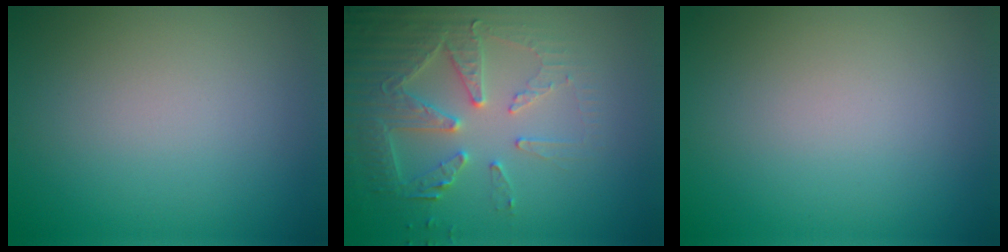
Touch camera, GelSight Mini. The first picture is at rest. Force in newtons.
{"total": 4.5, "press": 4.4, "slide": 0.7}
{"total": 0.0}